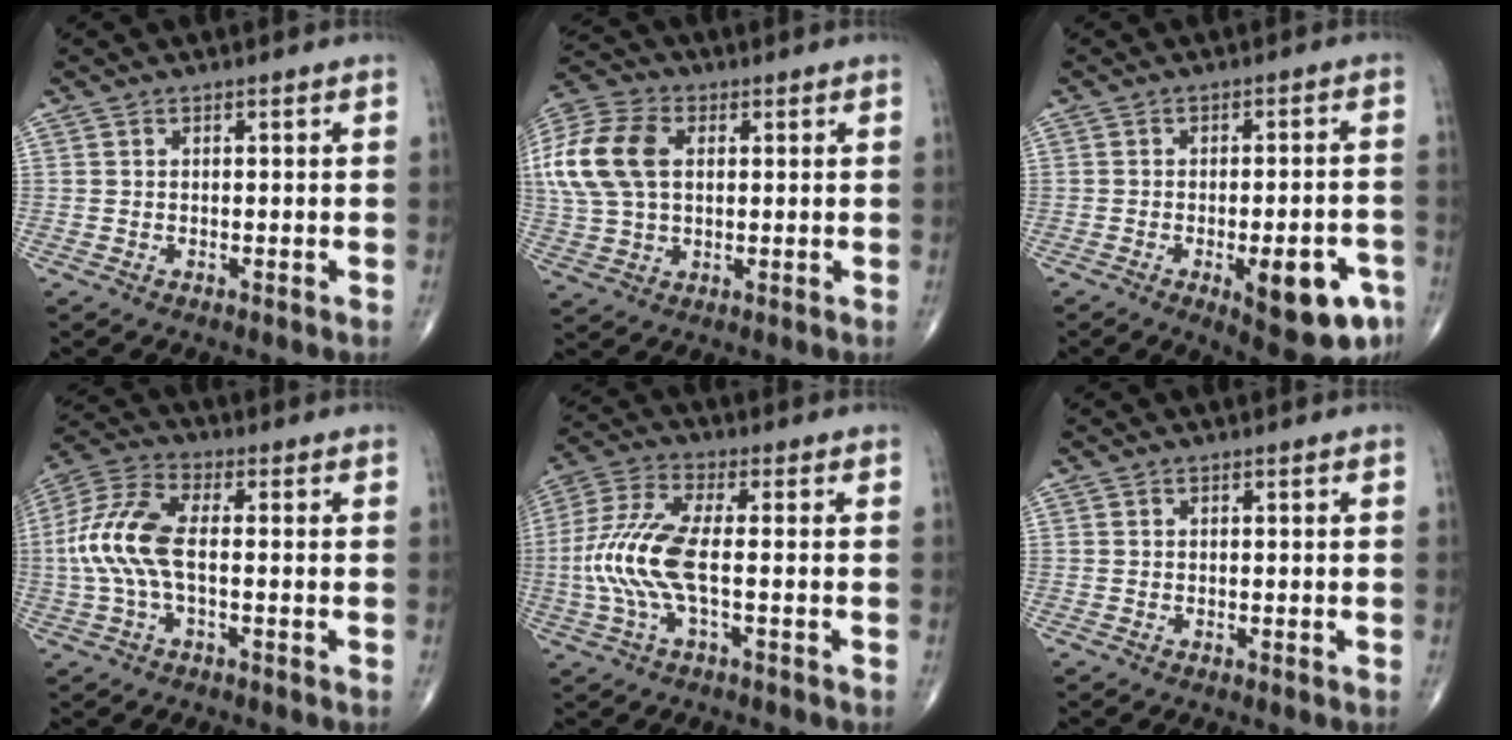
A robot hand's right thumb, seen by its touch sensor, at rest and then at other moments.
{"total": 17.0, "force": [3.3, 11.2, 12.3], "torque": [-0.289, 0.015, 0.060]}
{"total": 12.7, "force": [-5.4, 4.4, 10.6], "torque": [-0.119, 0.017, -0.059]}
{"total": 11.2, "force": [-0.7, 4.8, 10.1], "torque": [-0.242, 0.026, -0.018]}
{"total": 11.0, "force": [-1.3, 3.2, 10.4], "torque": [-0.258, 0.022, -0.031]}
{"total": 0.0}